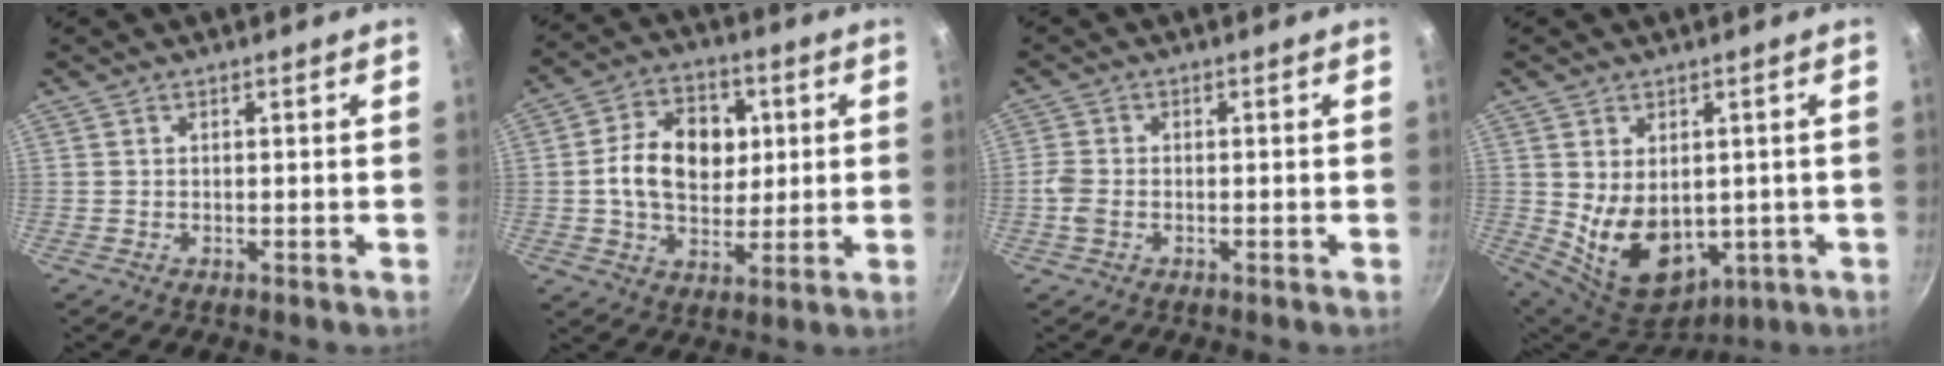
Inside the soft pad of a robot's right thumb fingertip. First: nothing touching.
{"total": 14.3, "force": [1.7, 10.5, 9.5], "torque": [-0.121, 0.008, 0.021]}
{"total": 3.0, "force": [-0.9, 2.0, 2.1], "torque": [-0.050, 0.006, -0.023]}
{"total": 13.2, "force": [-0.3, 9.1, 9.5], "torque": [-0.136, -0.027, 0.028]}